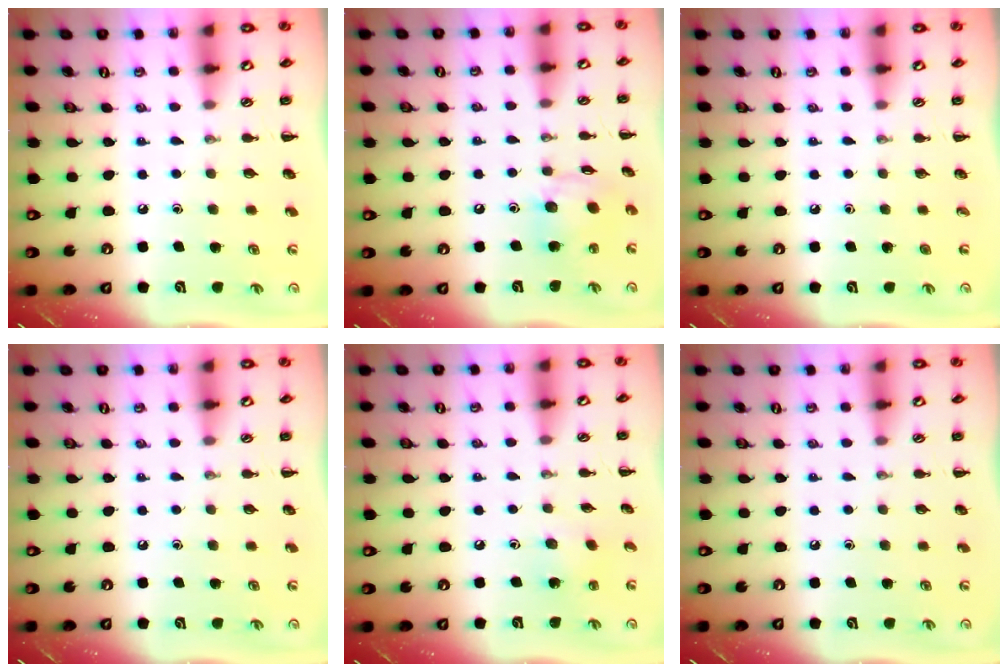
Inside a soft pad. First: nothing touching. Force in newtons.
{"total": 10.2, "press": 10.2, "slide": 1.0}
{"total": 0.0}
{"total": 0.0}
{"total": 2.1, "press": 2.0, "slide": 0.6}
{"total": 0.0}